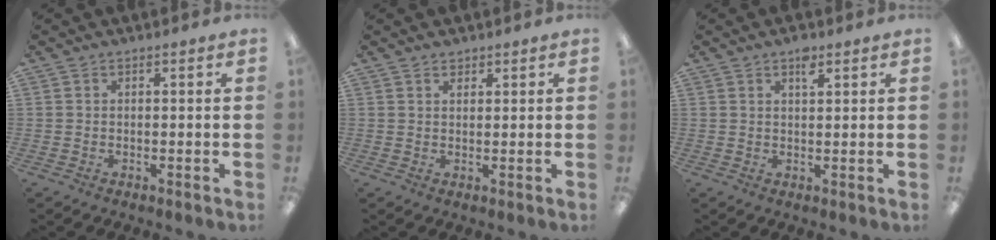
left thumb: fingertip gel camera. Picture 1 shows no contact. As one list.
[{"total": 1.3, "force": [1.2, 0.5, 0.2], "torque": [0.003, -0.005, 0.021]}, {"total": 2.7, "force": [1.8, 0.9, 1.7], "torque": [-0.022, -0.005, 0.030]}]